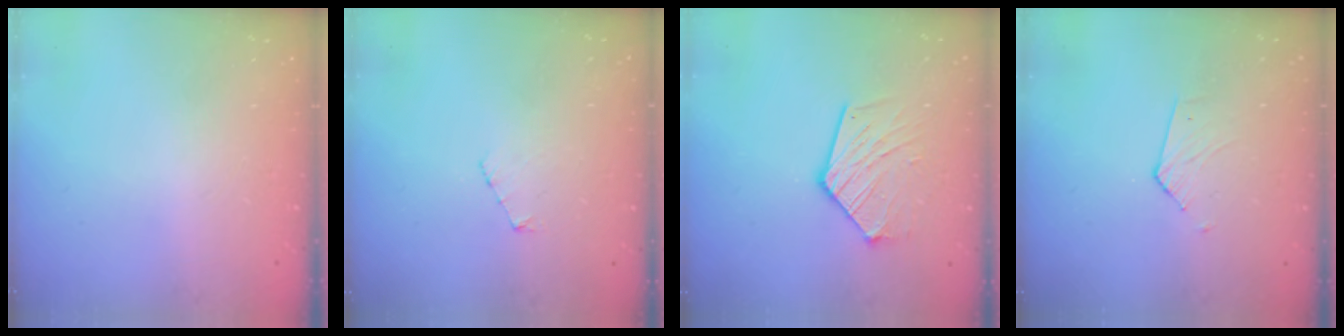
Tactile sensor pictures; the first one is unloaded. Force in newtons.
{"total": 3.0, "press": 3.0, "slide": 0.3}
{"total": 12.3, "press": 12.3, "slide": 1.3}
{"total": 3.1, "press": 3.1, "slide": 0.2}